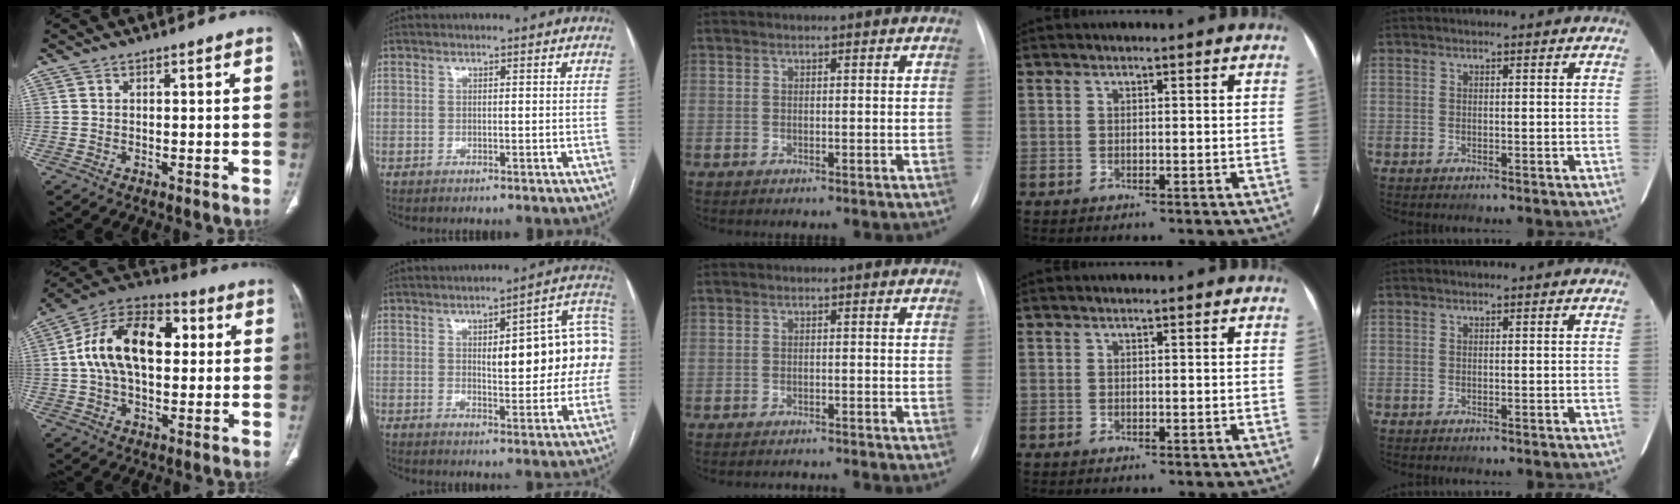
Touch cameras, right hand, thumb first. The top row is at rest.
{"thumb": {"total": 18.6, "force": [2.6, 11.3, 14.6], "torque": [-0.234, 0.031, 0.038]}, "index": {"total": 15.4, "force": [1.6, 4.5, 14.6], "torque": [-0.181, 0.035, 0.025]}, "middle": {"total": 1.6, "force": [-1.5, -0.7, 0.0], "torque": [0.007, -0.007, -0.022]}}